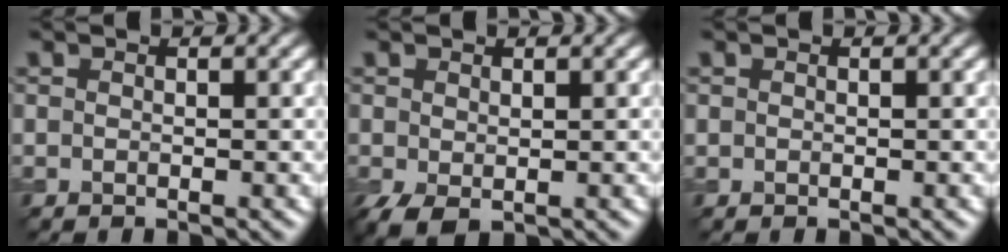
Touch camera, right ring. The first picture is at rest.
{"total": 2.0, "force": [-0.5, 1.2, 1.5], "torque": [-0.040, -0.009, -0.008]}
{"total": 0.0}